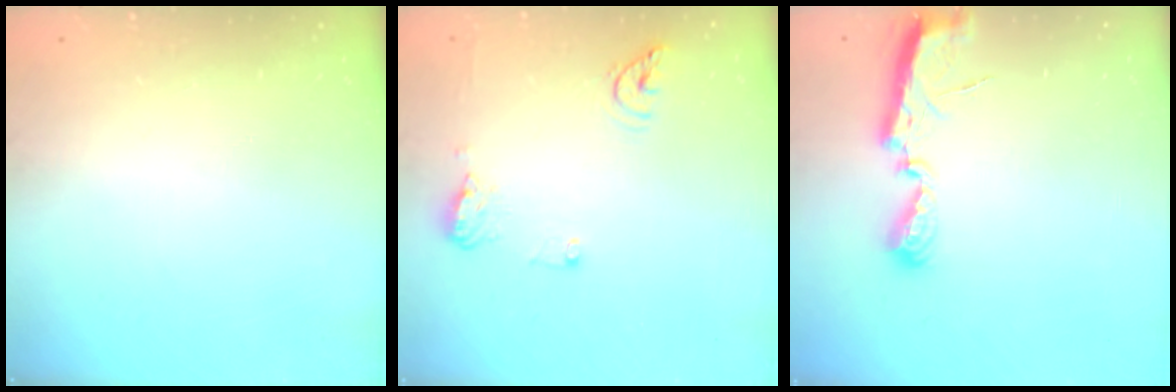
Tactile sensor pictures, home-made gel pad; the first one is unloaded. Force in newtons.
{"total": 12.8, "press": 10.6, "slide": 7.2}
{"total": 7.2, "press": 7.2, "slide": 0.5}